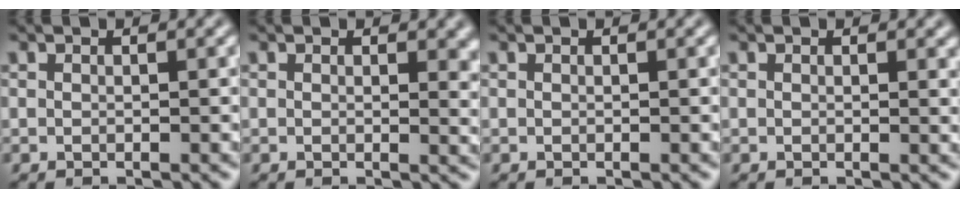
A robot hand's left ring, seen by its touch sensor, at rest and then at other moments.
{"total": 2.2, "force": [0.6, 1.2, 1.8], "torque": [-0.017, -0.003, 0.007]}
{"total": 0.0}
{"total": 0.6, "force": [0.3, 0.2, 0.6], "torque": [-0.008, -0.002, 0.004]}